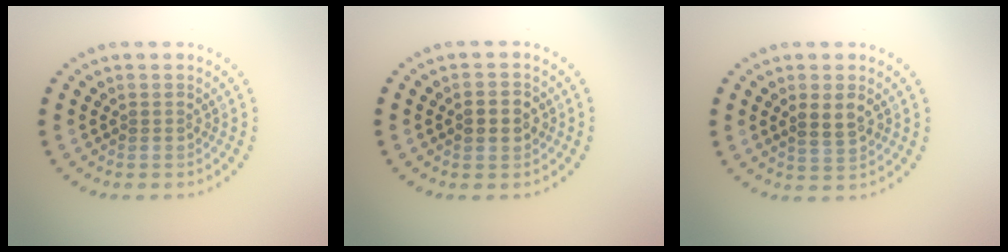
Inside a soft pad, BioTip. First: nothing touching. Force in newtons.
{"total": 2.4, "press": 2.4, "slide": 0.1}
{"total": 2.5, "press": 2.4, "slide": 0.5}